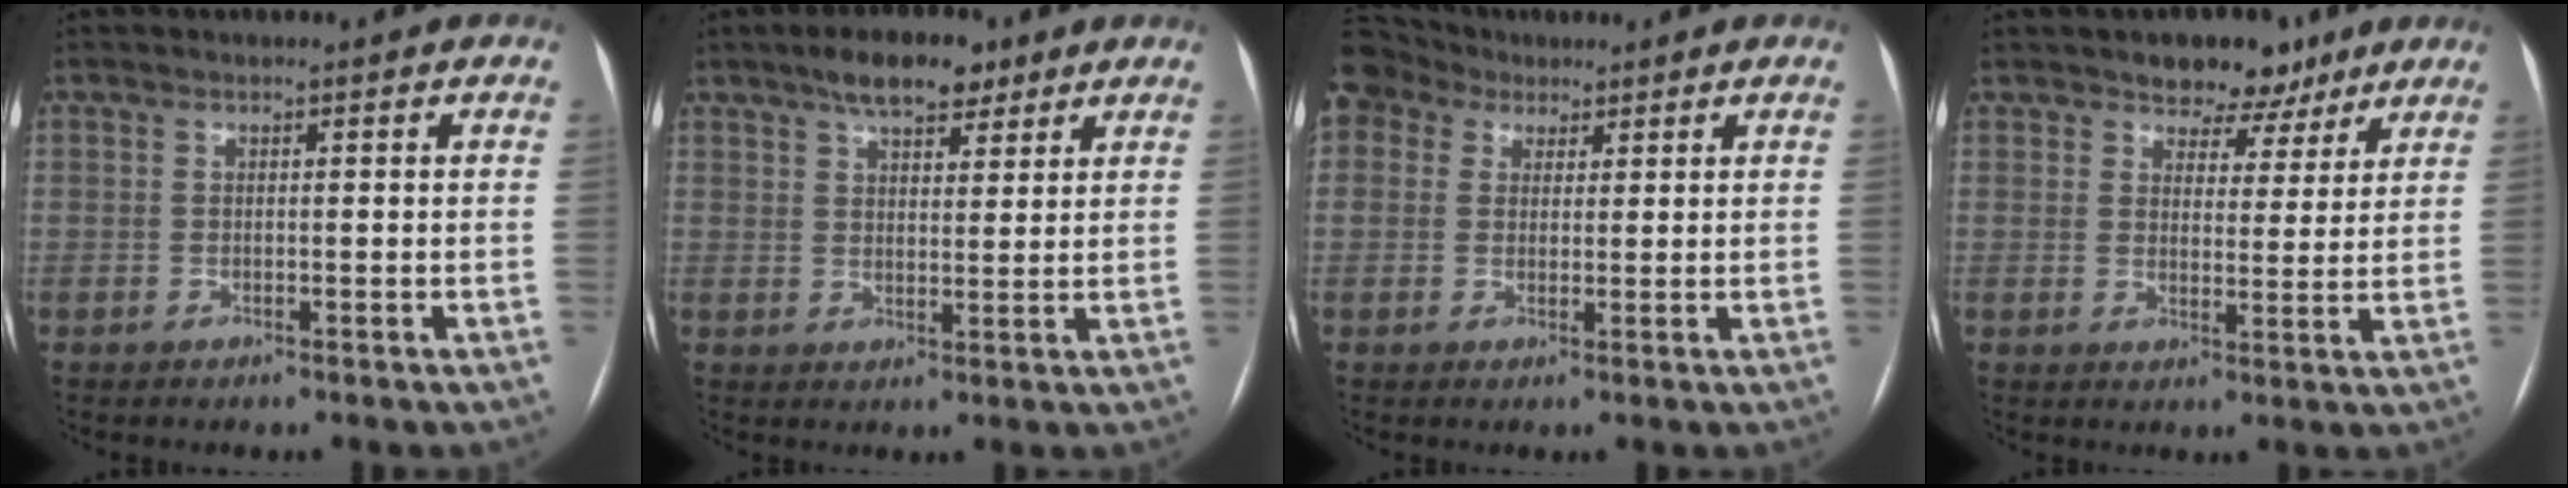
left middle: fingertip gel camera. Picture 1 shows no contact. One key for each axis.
{"total": 7.5, "fx": 5.2, "fy": 2.9, "fz": 4.5, "tx": -0.067, "ty": 0.013, "tz": 0.083}
{"total": 5.5, "fx": 4.1, "fy": 3.6, "fz": 0.8, "tx": -0.026, "ty": 0.032, "tz": 0.084}
{"total": 6.5, "fx": 4.9, "fy": 3.7, "fz": 1.9, "tx": -0.012, "ty": 0.006, "tz": 0.070}